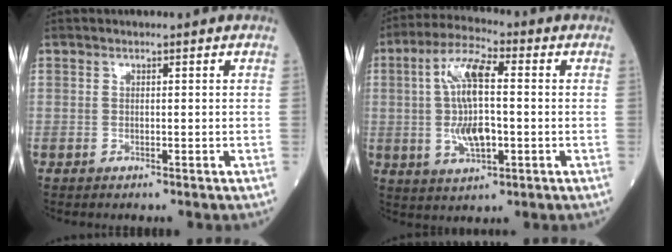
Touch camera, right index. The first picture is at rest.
{"total": 10.5, "force": [0.2, 3.0, 10.1], "torque": [-0.200, 0.007, 0.002]}